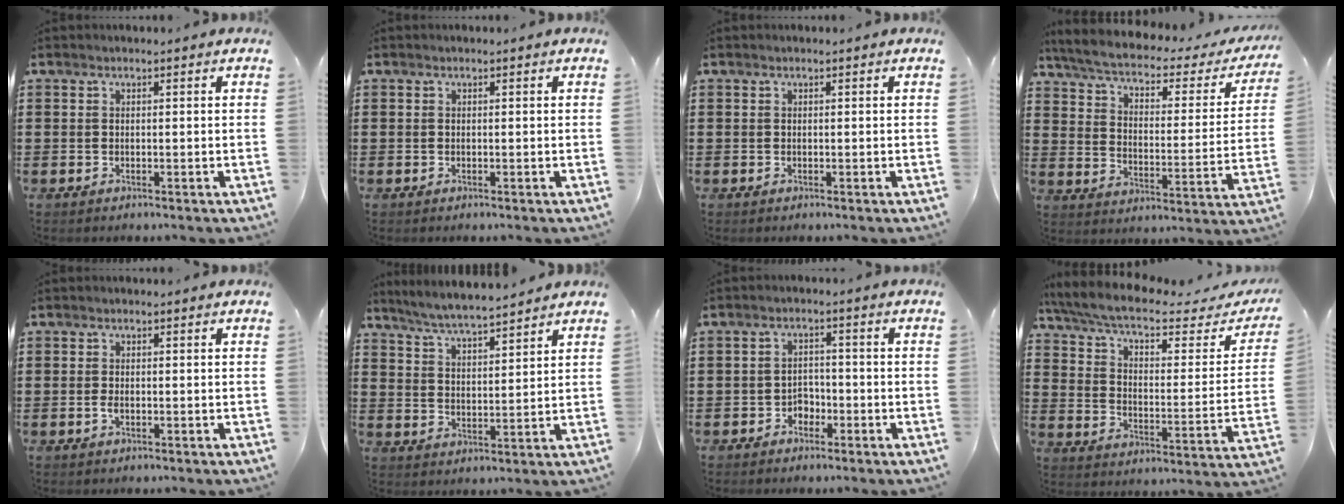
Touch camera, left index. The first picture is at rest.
{"total": 0.0}
{"total": 0.0}
{"total": 3.8, "force": [2.7, 0.9, 2.5], "torque": [-0.064, -0.024, 0.039]}
{"total": 1.1, "force": [-0.4, 0.5, 0.9], "torque": [-0.033, -0.009, -0.012]}
{"total": 5.3, "force": [5.1, -0.2, 1.3], "torque": [-0.044, -0.022, 0.089]}
{"total": 2.5, "force": [-1.8, 1.6, 0.6], "torque": [-0.018, 0.004, -0.041]}
{"total": 7.7, "force": [6.2, 1.1, 4.5], "torque": [-0.112, -0.037, 0.104]}